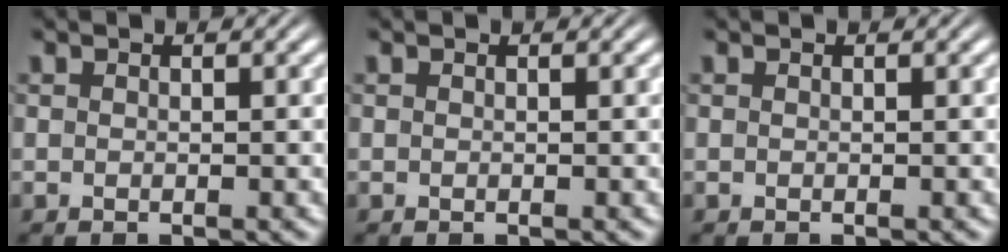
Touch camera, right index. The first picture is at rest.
{"total": 0.0}
{"total": 0.0}